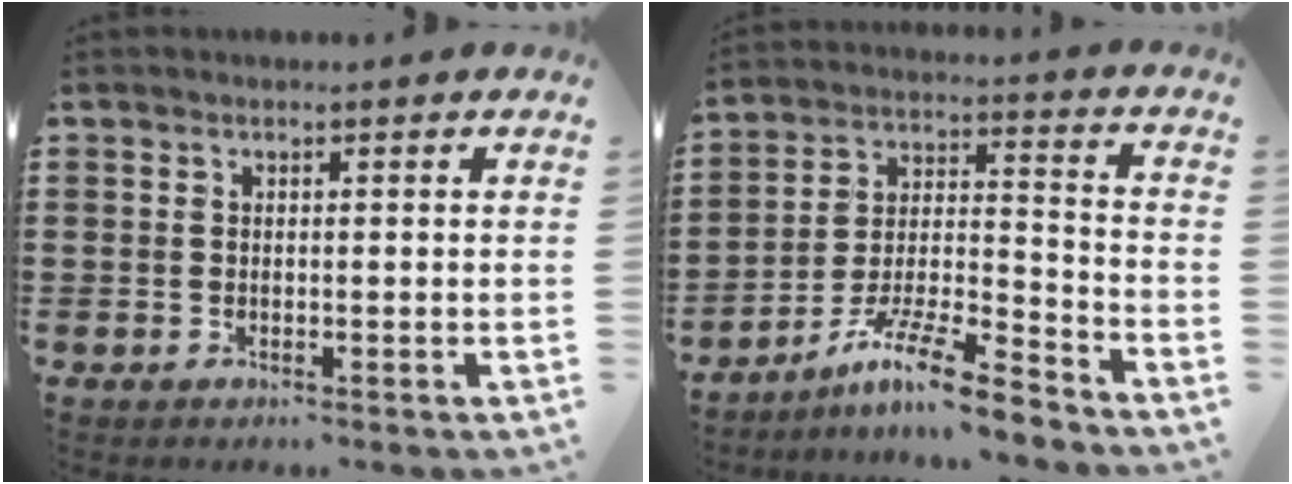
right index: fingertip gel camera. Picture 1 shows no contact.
{"total": 10.8, "force": [-9.2, 0.7, 5.7], "torque": [-0.096, 0.019, -0.178]}